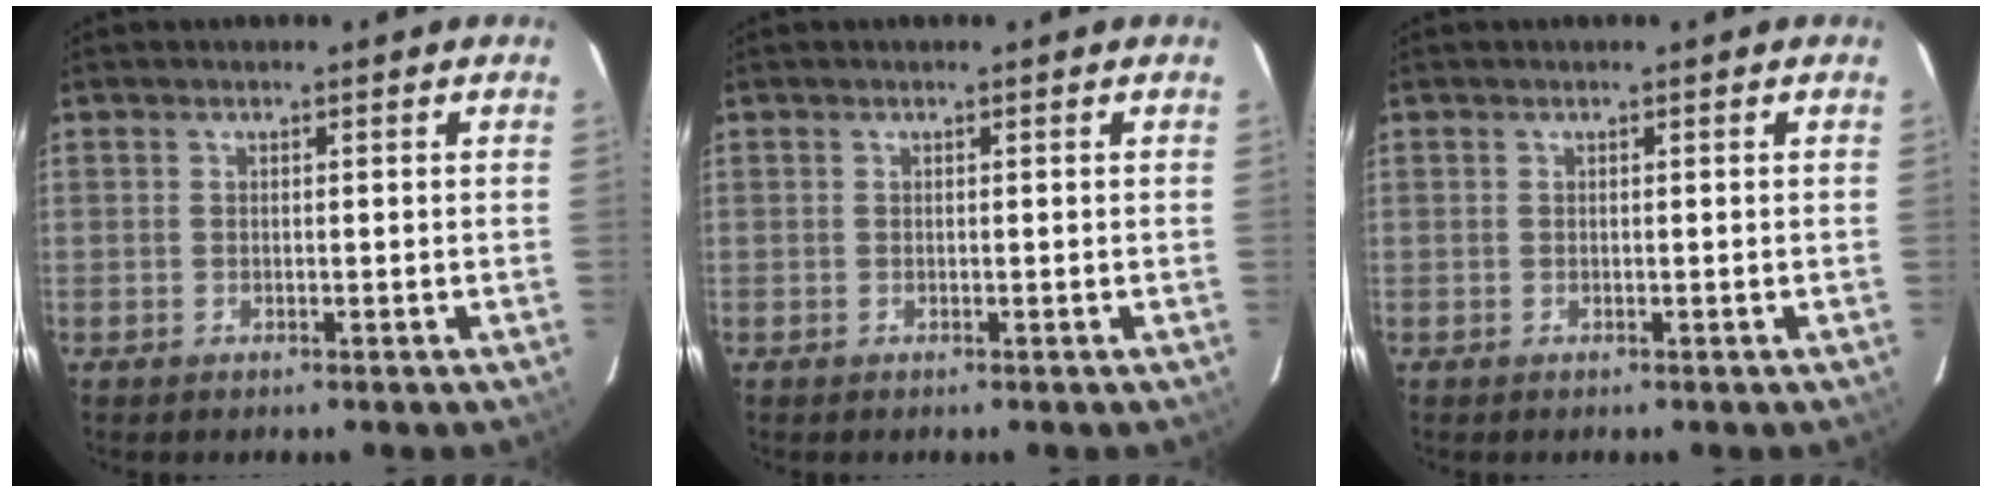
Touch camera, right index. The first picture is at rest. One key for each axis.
{"total": 0.0}
{"total": 0.0}